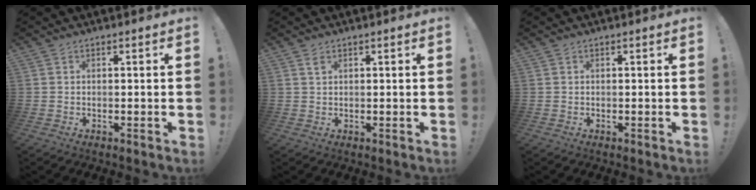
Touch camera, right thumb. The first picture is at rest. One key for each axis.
{"total": 1.2, "fx": 0.8, "fy": 0.5, "fz": 0.8, "tx": -0.004, "ty": -0.005, "tz": 0.012}
{"total": 0.0}